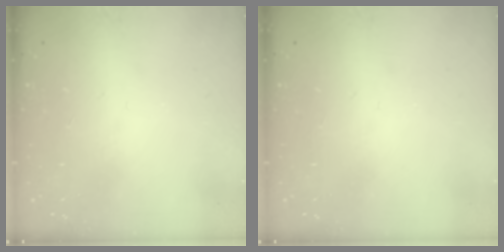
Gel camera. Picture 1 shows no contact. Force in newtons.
{"total": 0.0}